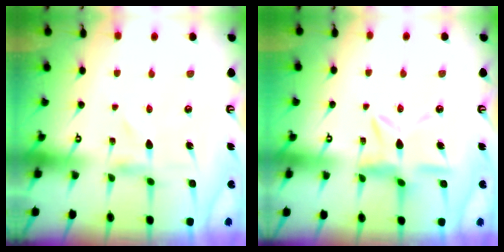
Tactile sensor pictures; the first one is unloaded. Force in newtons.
{"total": 9.1, "press": 9.1, "slide": 0.8}